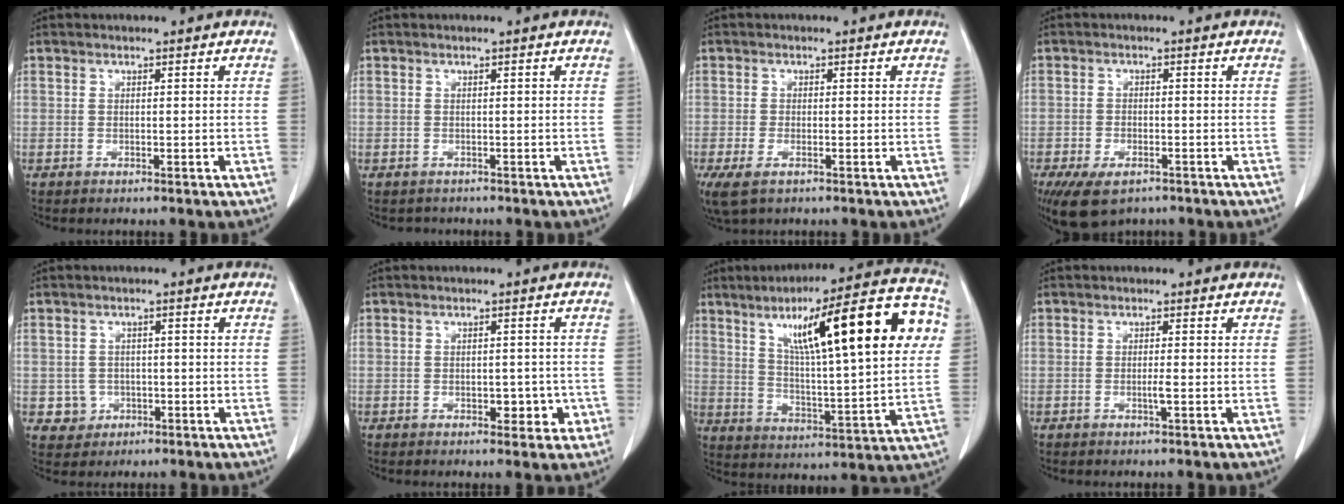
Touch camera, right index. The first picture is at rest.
{"total": 1.2, "force": [-1.0, 0.7, -0.1], "torque": [-0.001, -0.001, -0.015]}
{"total": 4.8, "force": [-2.6, 1.9, 3.5], "torque": [-0.074, -0.012, -0.041]}
{"total": 7.7, "force": [-5.0, 3.8, 4.4], "torque": [-0.077, -0.008, -0.079]}
{"total": 3.5, "force": [-0.9, 3.4, 0.0], "torque": [0.012, 0.012, -0.008]}
{"total": 3.3, "force": [-1.1, 2.1, 2.4], "torque": [-0.017, 0.009, -0.007]}
{"total": 24.2, "force": [7.9, 3.3, 22.6], "torque": [-0.331, 0.038, 0.115]}
{"total": 1.0, "force": [-0.3, -0.2, 0.9], "torque": [-0.019, 0.000, -0.004]}